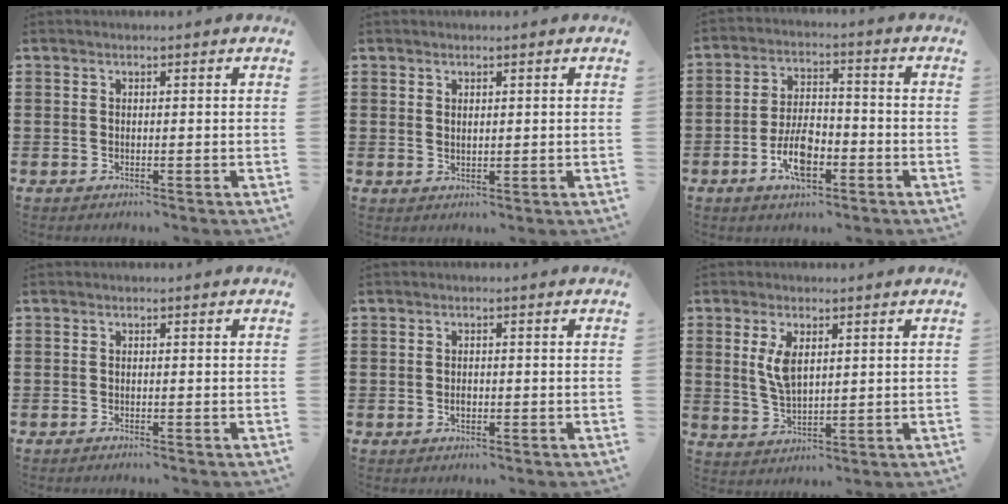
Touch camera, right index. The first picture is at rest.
{"total": 0.9, "force": [0.7, 0.5, 0.4], "torque": [-0.008, 0.003, 0.013]}
{"total": 7.8, "force": [-3.4, 3.5, 6.2], "torque": [-0.134, -0.001, -0.064]}
{"total": 0.6, "force": [-0.5, -0.1, 0.2], "torque": [-0.004, -0.002, -0.011]}
{"total": 1.3, "force": [-0.4, 0.6, 1.1], "torque": [-0.023, -0.003, -0.006]}
{"total": 5.0, "force": [1.5, 2.3, 4.1], "torque": [-0.088, 0.007, 0.026]}